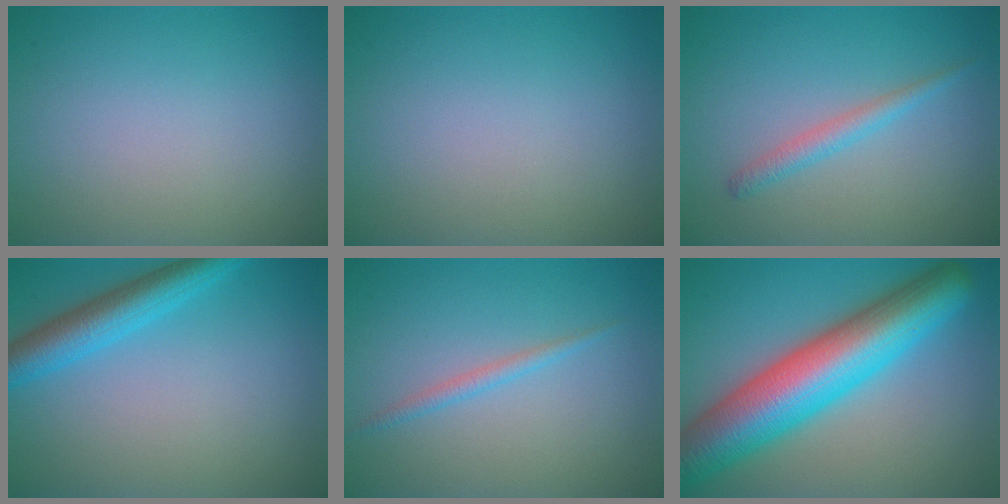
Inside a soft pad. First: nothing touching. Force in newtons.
{"total": 0.0}
{"total": 1.7, "press": 1.7, "slide": 0.1}
{"total": 4.5, "press": 4.5, "slide": 0.4}
{"total": 1.2, "press": 1.2, "slide": 0.1}
{"total": 12.1, "press": 12.1, "slide": 0.3}